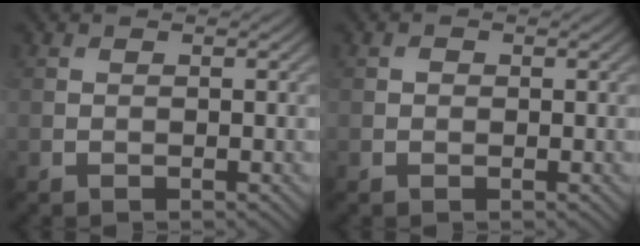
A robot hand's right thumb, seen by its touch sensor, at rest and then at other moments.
{"total": 0.5, "force": [0.0, 0.5, 0.2], "torque": [-0.001, -0.003, -0.001]}